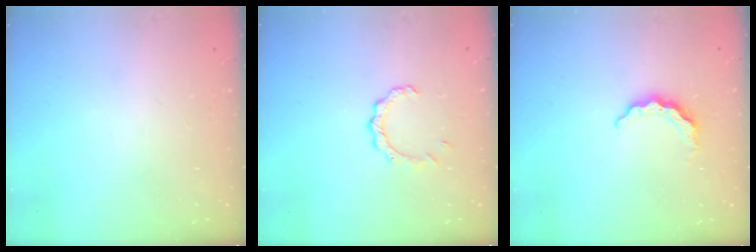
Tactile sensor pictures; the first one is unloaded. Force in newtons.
{"total": 4.1, "press": 4.1, "slide": 0.5}
{"total": 5.7, "press": 5.7, "slide": 0.5}